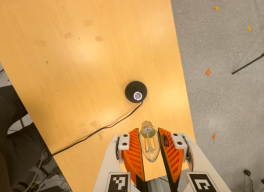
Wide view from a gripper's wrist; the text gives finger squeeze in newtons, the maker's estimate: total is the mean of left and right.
{"total": 11.4, "left": 11.7, "right": 11.2}